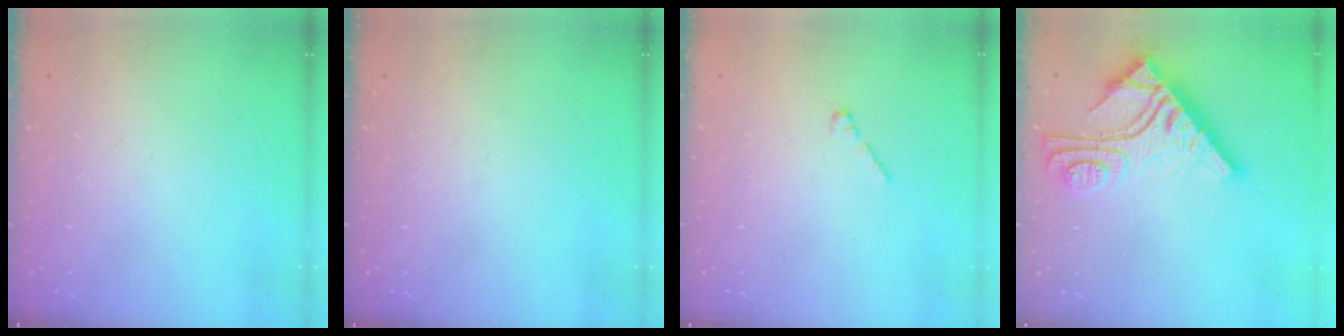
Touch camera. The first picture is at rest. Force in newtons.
{"total": 0.0}
{"total": 1.7, "press": 1.7, "slide": 0.5}
{"total": 15.2, "press": 15.1, "slide": 1.4}